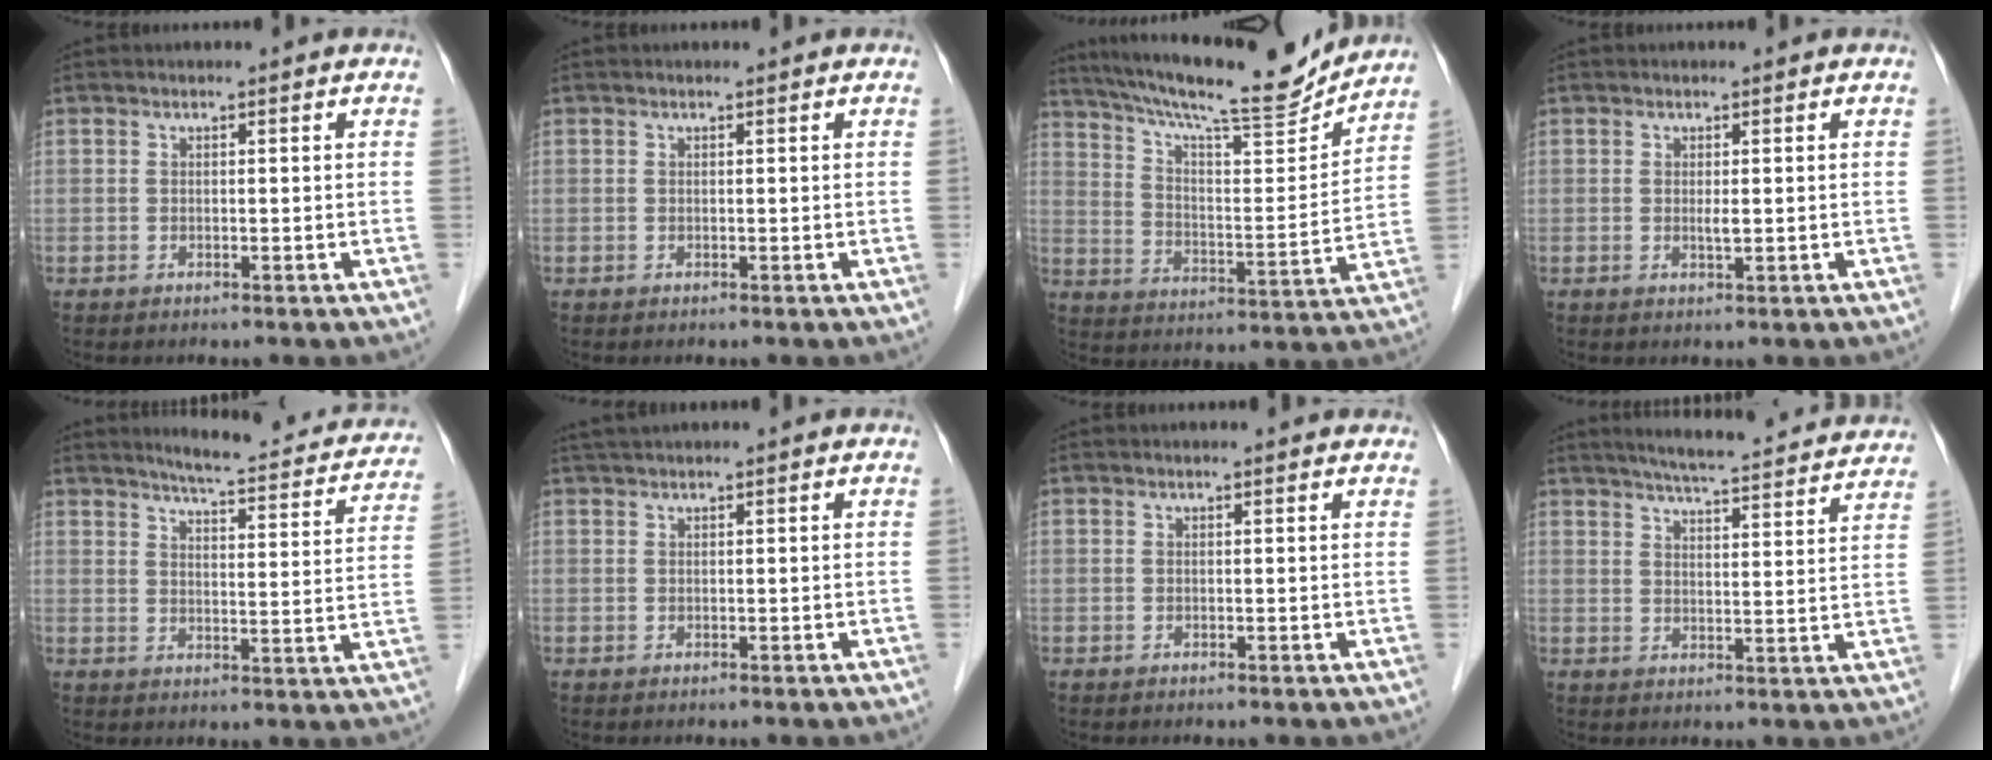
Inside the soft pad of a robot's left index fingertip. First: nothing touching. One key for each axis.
{"total": 0.0}
{"total": 18.9, "fx": 17.2, "fy": 1.2, "fz": 7.9, "tx": -0.142, "ty": -0.017, "tz": 0.263}
{"total": 0.9, "fx": -0.2, "fy": 0.1, "fz": 0.9, "tx": -0.021, "ty": -0.007, "tz": -0.001}
{"total": 17.2, "fx": 15.9, "fy": 2.4, "fz": 6.2, "tx": -0.072, "ty": -0.038, "tz": 0.183}
{"total": 2.4, "fx": 2.1, "fy": -0.3, "fz": 1.1, "tx": -0.012, "ty": 0.024, "tz": 0.040}
{"total": 2.3, "fx": 2.2, "fy": 0.3, "fz": 0.8, "tx": -0.014, "ty": 0.010, "tz": 0.019}
{"total": 18.4, "fx": 17.0, "fy": 1.5, "fz": 6.8, "tx": -0.097, "ty": -0.008, "tz": 0.214}